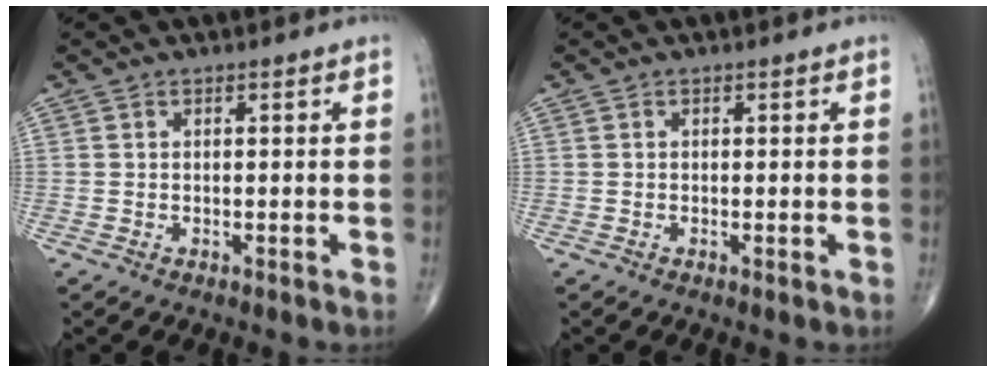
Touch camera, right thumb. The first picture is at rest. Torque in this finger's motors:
{"motor_torque": [0.11, -0.11, -0.07, -0.12, 0.01]}